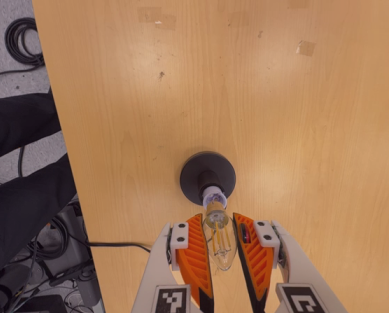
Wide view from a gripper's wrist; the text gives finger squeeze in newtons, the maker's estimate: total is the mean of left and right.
{"total": 14.2, "left": 15.4, "right": 13.0}